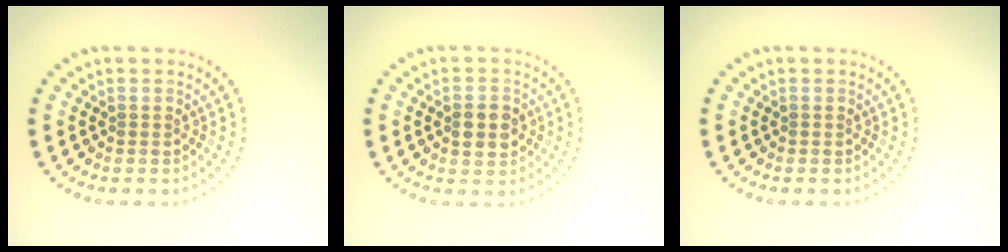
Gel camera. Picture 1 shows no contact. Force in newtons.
{"total": 2.8, "press": 2.8, "slide": 0.1}
{"total": 0.0}